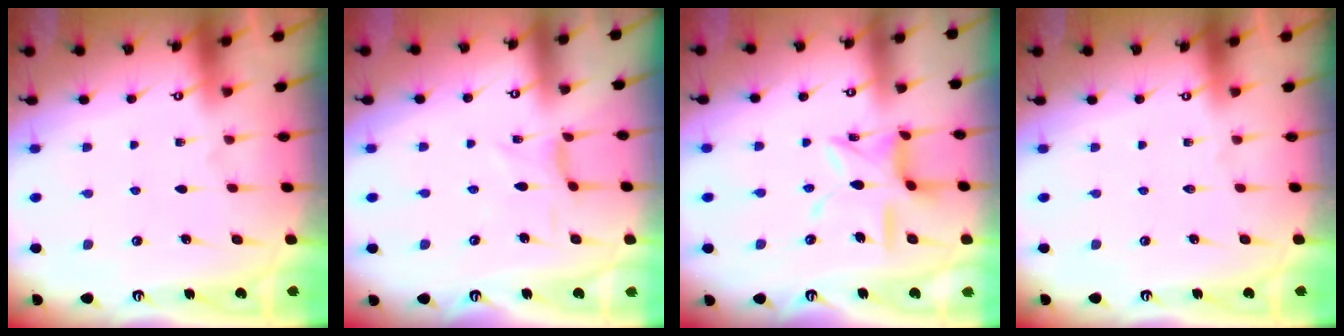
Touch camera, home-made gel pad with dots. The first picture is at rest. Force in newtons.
{"total": 0.8, "press": 0.7, "slide": 0.3}
{"total": 11.2, "press": 11.1, "slide": 0.7}
{"total": 0.0}